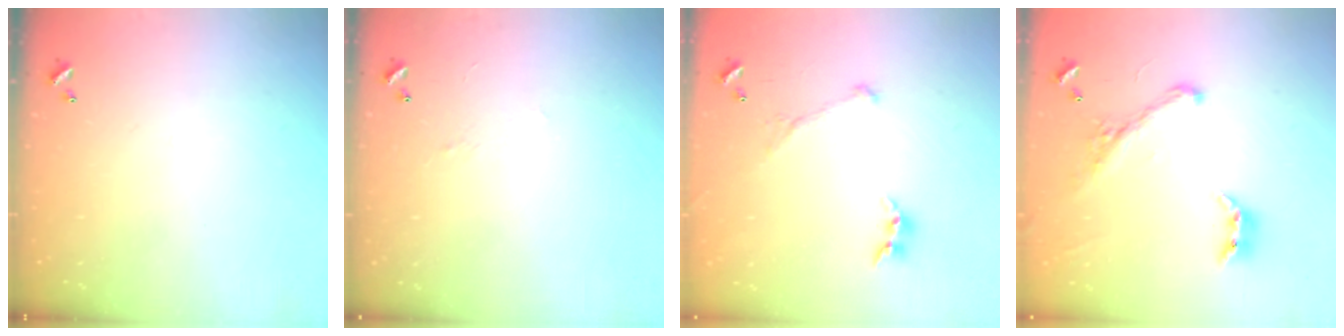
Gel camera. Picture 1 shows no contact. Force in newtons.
{"total": 2.2, "press": 2.0, "slide": 0.8}
{"total": 3.8, "press": 3.7, "slide": 0.9}
{"total": 2.6, "press": 2.3, "slide": 1.3}